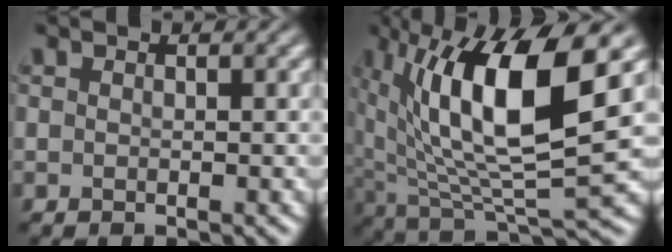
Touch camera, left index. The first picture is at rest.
{"total": 13.7, "force": [4.2, 4.3, 12.3], "torque": [-0.216, 0.002, 0.080]}